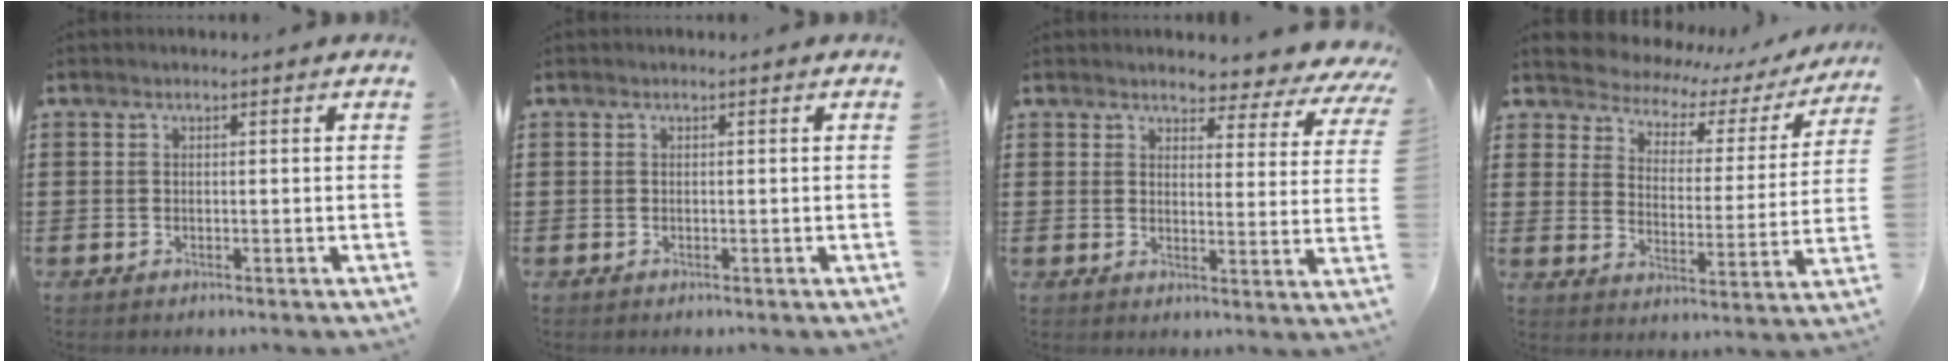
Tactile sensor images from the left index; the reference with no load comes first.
{"total": 0.0}
{"total": 3.7, "force": [3.6, 0.7, 0.8], "torque": [-0.028, -0.025, 0.058]}
{"total": 3.7, "force": [3.3, 1.4, 0.5], "torque": [-0.036, -0.027, 0.048]}